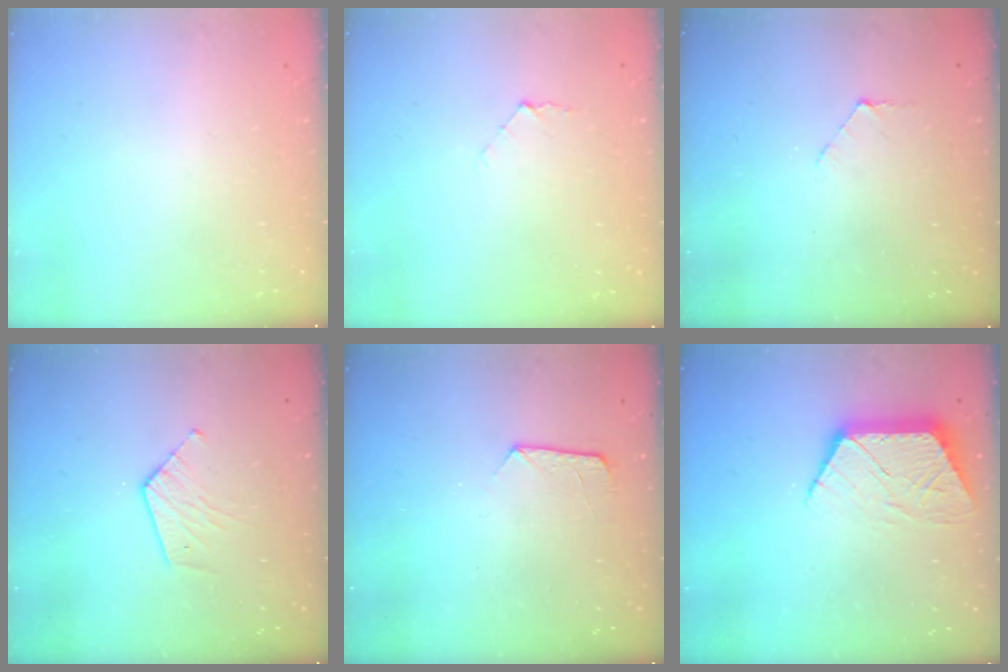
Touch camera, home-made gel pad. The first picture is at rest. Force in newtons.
{"total": 3.9, "press": 3.9, "slide": 0.4}
{"total": 3.5, "press": 3.5, "slide": 0.4}
{"total": 6.1, "press": 6.1, "slide": 0.3}
{"total": 7.3, "press": 7.3, "slide": 0.7}
{"total": 10.3, "press": 10.3, "slide": 0.7}